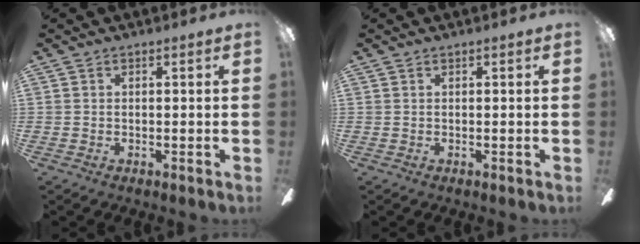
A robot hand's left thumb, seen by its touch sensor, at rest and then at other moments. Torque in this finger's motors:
{"motor_torque": [-0.02, -0.02, 0.03, -0.02, 0.00]}